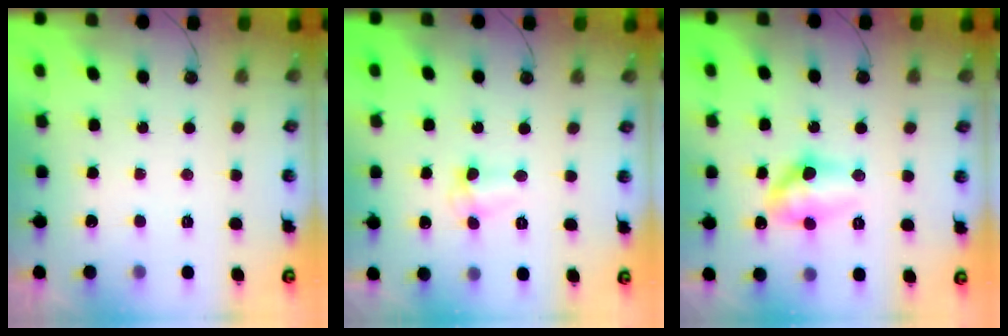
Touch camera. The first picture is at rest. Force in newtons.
{"total": 2.9, "press": 2.9, "slide": 0.3}
{"total": 10.8, "press": 10.7, "slide": 1.1}